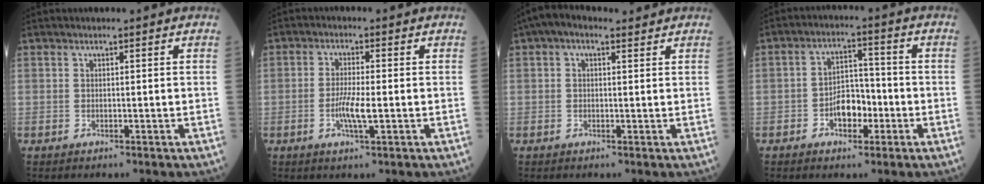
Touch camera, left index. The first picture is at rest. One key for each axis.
{"total": 4.2, "fx": -1.0, "fy": 0.5, "fz": 4.1, "tx": -0.085, "ty": -0.005, "tz": -0.020}
{"total": 3.9, "fx": 2.4, "fy": 1.9, "fz": 2.5, "tx": -0.056, "ty": 0.033, "tz": 0.039}
{"total": 5.7, "fx": -2.1, "fy": 3.3, "fz": 4.1, "tx": -0.073, "ty": 0.016, "tz": -0.038}